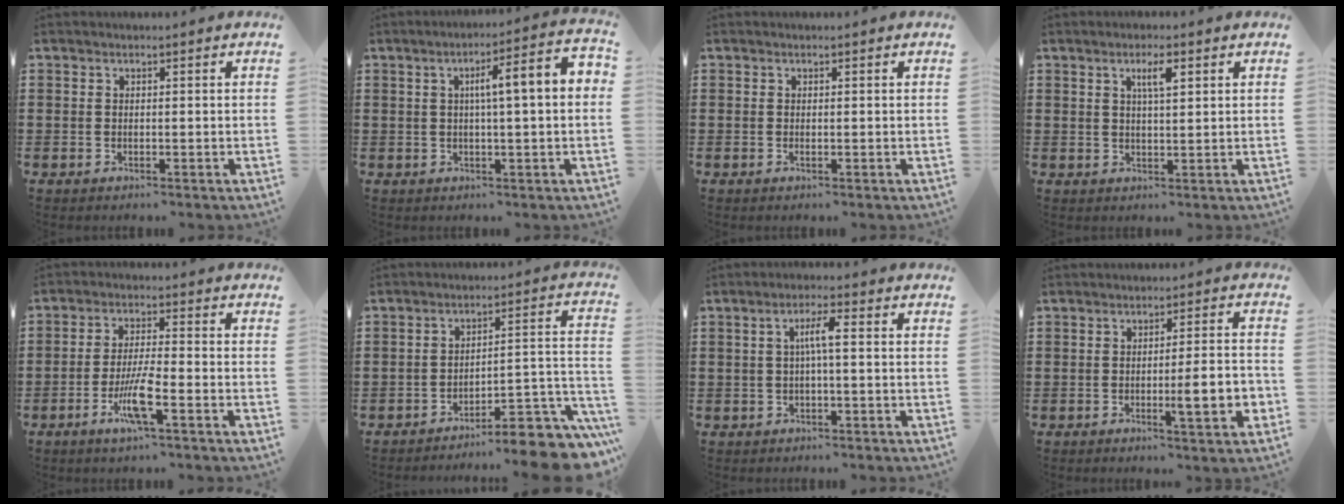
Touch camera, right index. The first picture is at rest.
{"total": 6.3, "force": [0.4, 0.5, 6.3], "torque": [-0.103, -0.006, -0.006]}
{"total": 0.0}
{"total": 3.4, "force": [1.5, 0.8, 2.9], "torque": [-0.053, 0.004, 0.021]}
{"total": 7.1, "force": [-3.2, 0.7, 6.3], "torque": [-0.135, -0.015, -0.064]}
{"total": 9.4, "force": [-7.6, 1.8, 5.2], "torque": [-0.058, 0.012, -0.141]}
{"total": 3.7, "force": [0.0, 0.5, 3.6], "torque": [-0.070, 0.005, -0.004]}
{"total": 7.5, "force": [-2.0, 0.7, 7.2], "torque": [-0.105, -0.010, -0.033]}